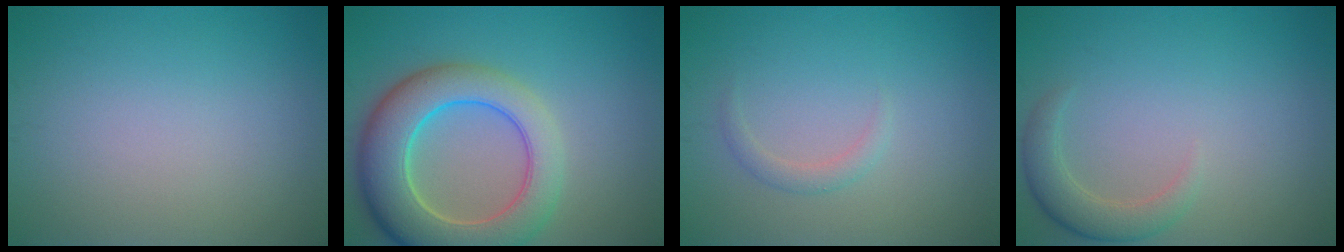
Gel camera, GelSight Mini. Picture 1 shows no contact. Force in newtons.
{"total": 9.1, "press": 9.1, "slide": 0.8}
{"total": 1.2, "press": 1.2, "slide": 0.1}
{"total": 2.8, "press": 2.7, "slide": 0.4}